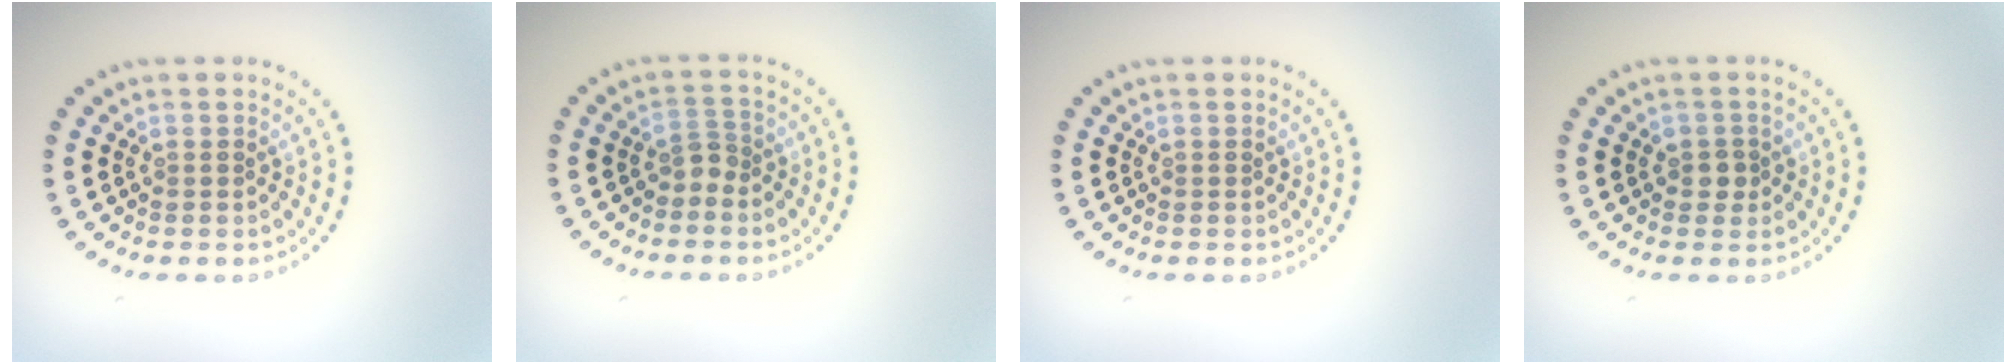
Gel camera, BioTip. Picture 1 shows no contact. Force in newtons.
{"total": 1.6, "press": 1.1, "slide": 1.1}
{"total": 0.0}
{"total": 1.1, "press": 1.0, "slide": 0.6}